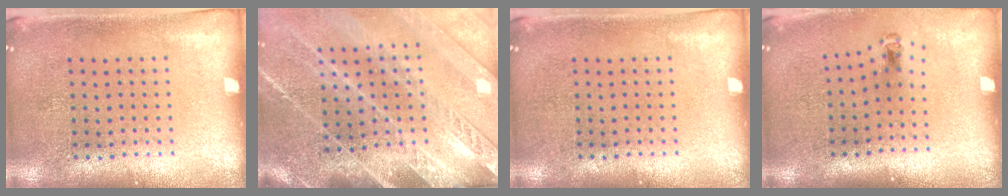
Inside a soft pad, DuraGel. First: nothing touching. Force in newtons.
{"total": 3.6, "press": 3.1, "slide": 1.9}
{"total": 0.0}
{"total": 0.7, "press": 0.3, "slide": 0.6}